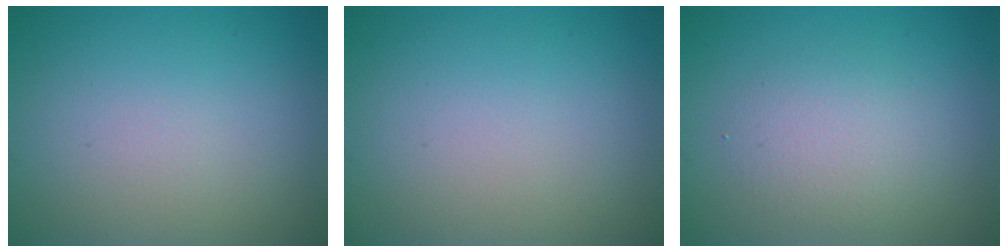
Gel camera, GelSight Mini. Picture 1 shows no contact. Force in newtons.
{"total": 0.0}
{"total": 2.5, "press": 2.5, "slide": 0.2}